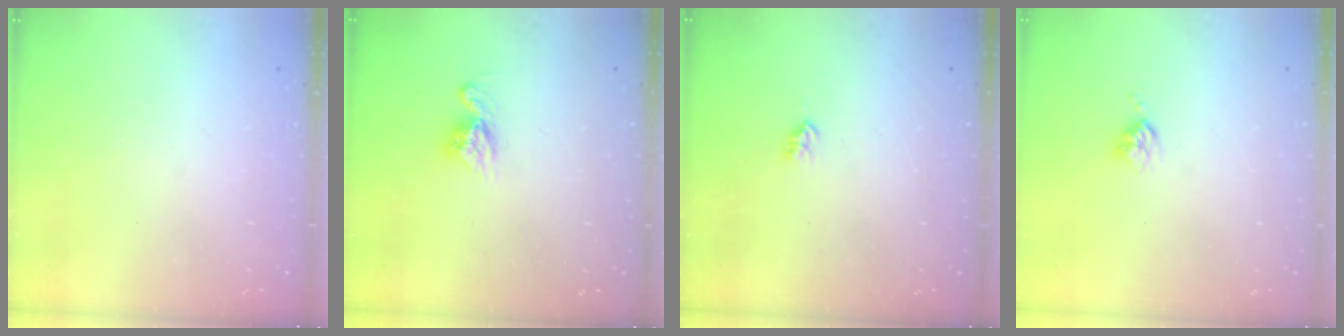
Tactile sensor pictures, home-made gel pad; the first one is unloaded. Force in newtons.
{"total": 8.4, "press": 8.4, "slide": 0.7}
{"total": 2.6, "press": 2.5, "slide": 0.4}
{"total": 3.4, "press": 3.4, "slide": 0.4}